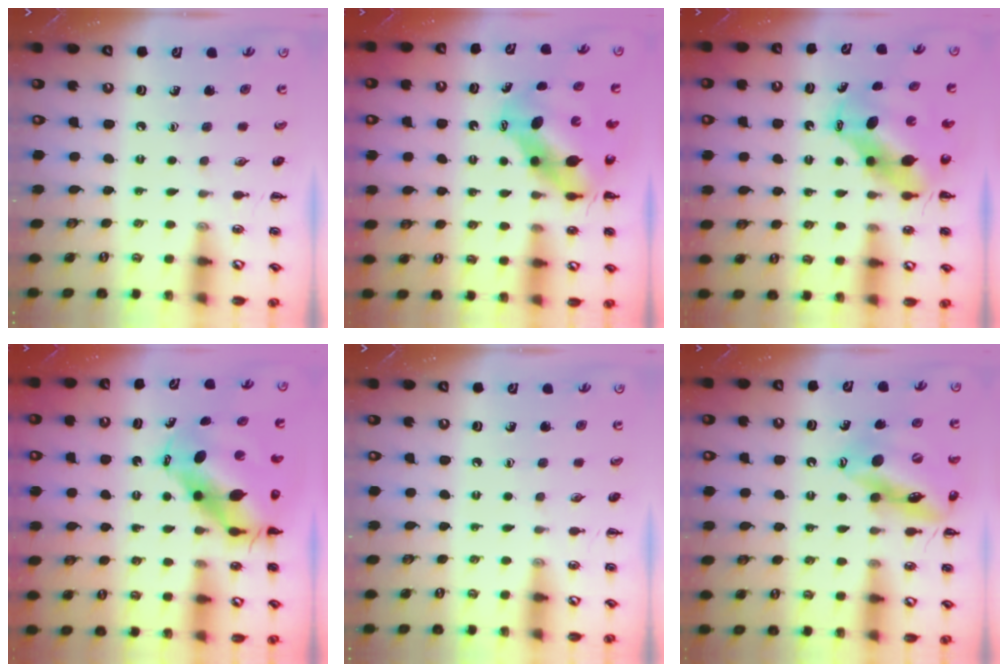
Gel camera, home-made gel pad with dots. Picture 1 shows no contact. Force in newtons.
{"total": 7.5, "press": 7.4, "slide": 1.5}
{"total": 7.2, "press": 6.9, "slide": 2.1}
{"total": 10.8, "press": 10.4, "slide": 3.0}
{"total": 0.0}
{"total": 15.2, "press": 15.0, "slide": 2.4}